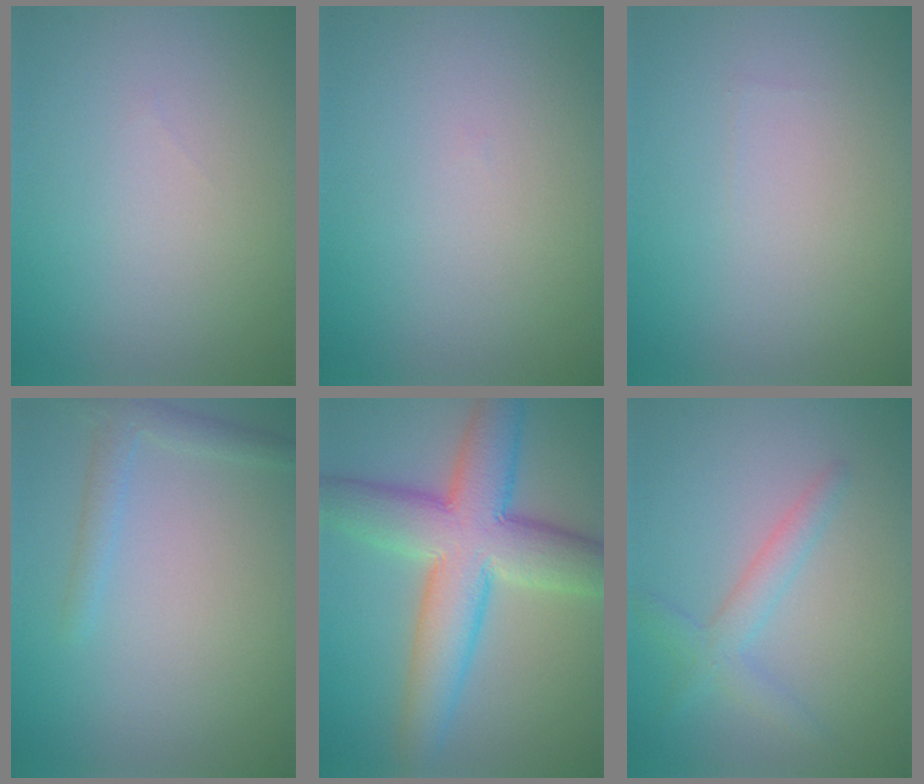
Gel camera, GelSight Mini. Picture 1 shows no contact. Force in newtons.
{"total": 0.0}
{"total": 0.0}
{"total": 1.9, "press": 1.9, "slide": 0.1}
{"total": 10.2, "press": 10.2, "slide": 0.2}
{"total": 2.4, "press": 2.4, "slide": 0.2}